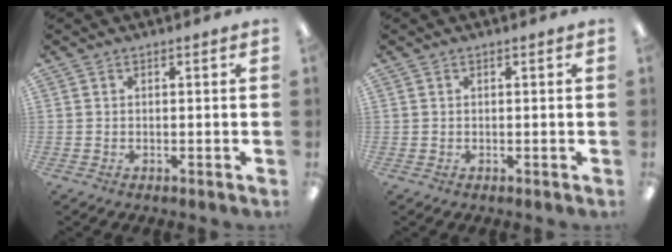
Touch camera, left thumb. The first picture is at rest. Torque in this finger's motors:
{"motor_torque": [-0.68, 0.09, 0.31, 0.05, 0.00]}